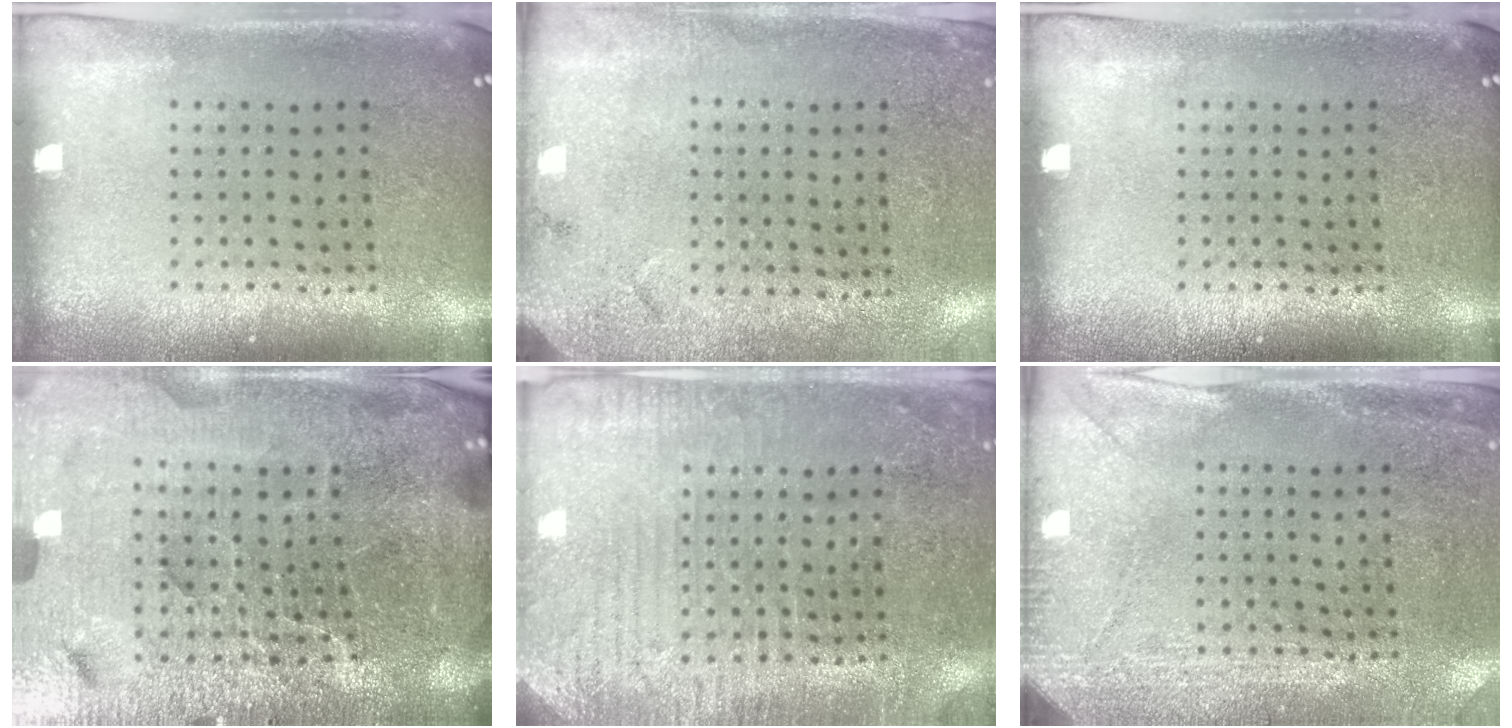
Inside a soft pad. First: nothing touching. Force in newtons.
{"total": 2.7, "press": 2.2, "slide": 1.6}
{"total": 0.0}
{"total": 6.9, "press": 6.1, "slide": 3.4}
{"total": 3.0, "press": 2.9, "slide": 0.7}
{"total": 3.0, "press": 2.3, "slide": 1.8}